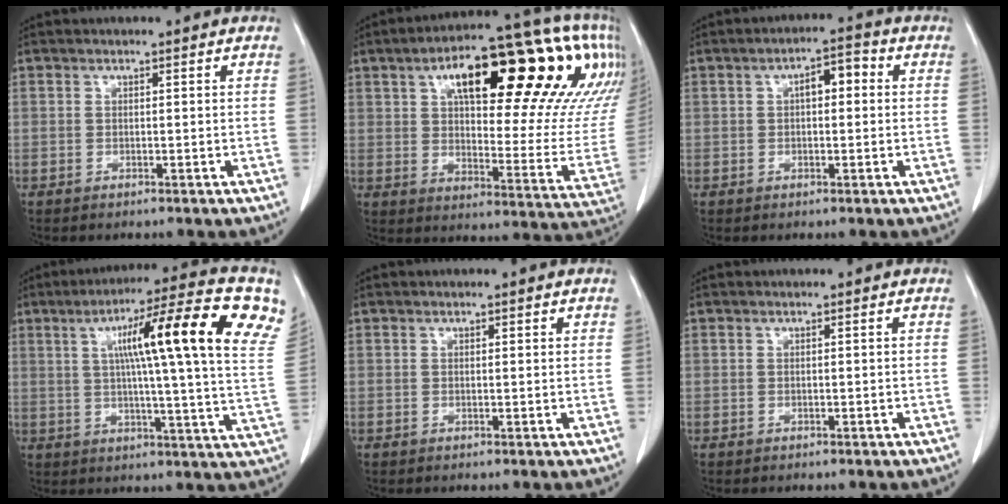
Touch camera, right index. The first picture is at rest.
{"total": 31.6, "force": [14.6, 8.3, 26.8], "torque": [-0.302, 0.056, 0.214]}
{"total": 4.4, "force": [0.8, 1.8, 3.9], "torque": [-0.060, 0.023, 0.008]}
{"total": 21.1, "force": [7.9, 0.7, 19.5], "torque": [-0.264, 0.028, 0.103]}
{"total": 0.5, "force": [0.4, 0.3, 0.2], "torque": [0.001, -0.001, 0.003]}
{"total": 0.0}